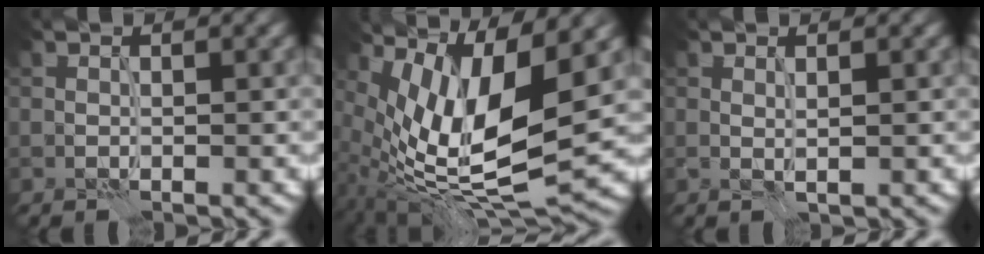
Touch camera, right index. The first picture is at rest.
{"total": 11.7, "force": [2.4, 3.8, 10.8], "torque": [-0.218, -0.006, 0.054]}
{"total": 0.6, "force": [0.3, -0.1, 0.5], "torque": [-0.012, -0.002, 0.006]}